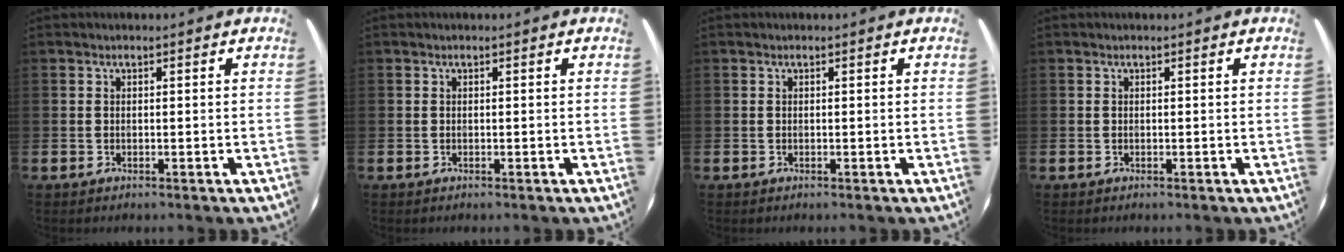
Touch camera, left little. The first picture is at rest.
{"total": 0.0}
{"total": 0.0}
{"total": 0.0}